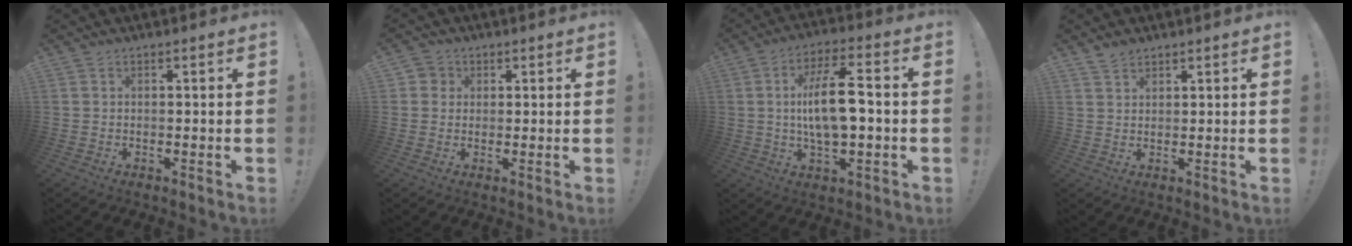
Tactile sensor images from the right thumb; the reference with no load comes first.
{"total": 3.2, "force": [0.7, 3.1, 0.7], "torque": [-0.011, 0.001, 0.014]}
{"total": 13.6, "force": [-0.1, 5.3, 12.5], "torque": [-0.220, 0.003, -0.011]}
{"total": 2.8, "force": [2.4, 1.3, 0.6], "torque": [-0.001, -0.017, 0.044]}